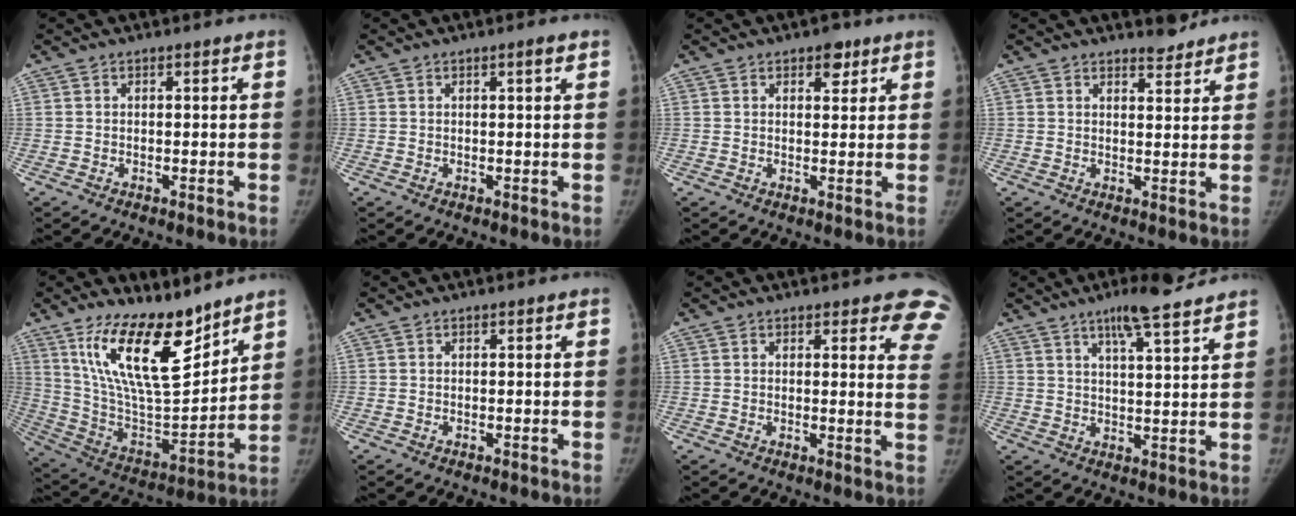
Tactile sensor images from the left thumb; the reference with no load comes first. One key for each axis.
{"total": 1.5, "fx": 0.8, "fy": 0.0, "fz": 1.3, "tx": -0.020, "ty": -0.002, "tz": 0.011}
{"total": 3.4, "fx": 2.0, "fy": 1.9, "fz": 1.9, "tx": -0.007, "ty": -0.008, "tz": 0.026}
{"total": 3.5, "fx": 3.2, "fy": 0.9, "fz": 0.9, "tx": 0.001, "ty": -0.027, "tz": 0.046}
{"total": 20.3, "fx": 13.4, "fy": 7.3, "fz": 13.4, "tx": -0.194, "ty": -0.087, "tz": 0.253}
{"total": 0.0}
{"total": 8.9, "fx": 7.1, "fy": 2.8, "fz": 4.7, "tx": -0.014, "ty": -0.036, "tz": 0.052}
{"total": 9.7, "fx": 7.1, "fy": 1.4, "fz": 6.4, "tx": -0.093, "ty": -0.033, "tz": 0.110}